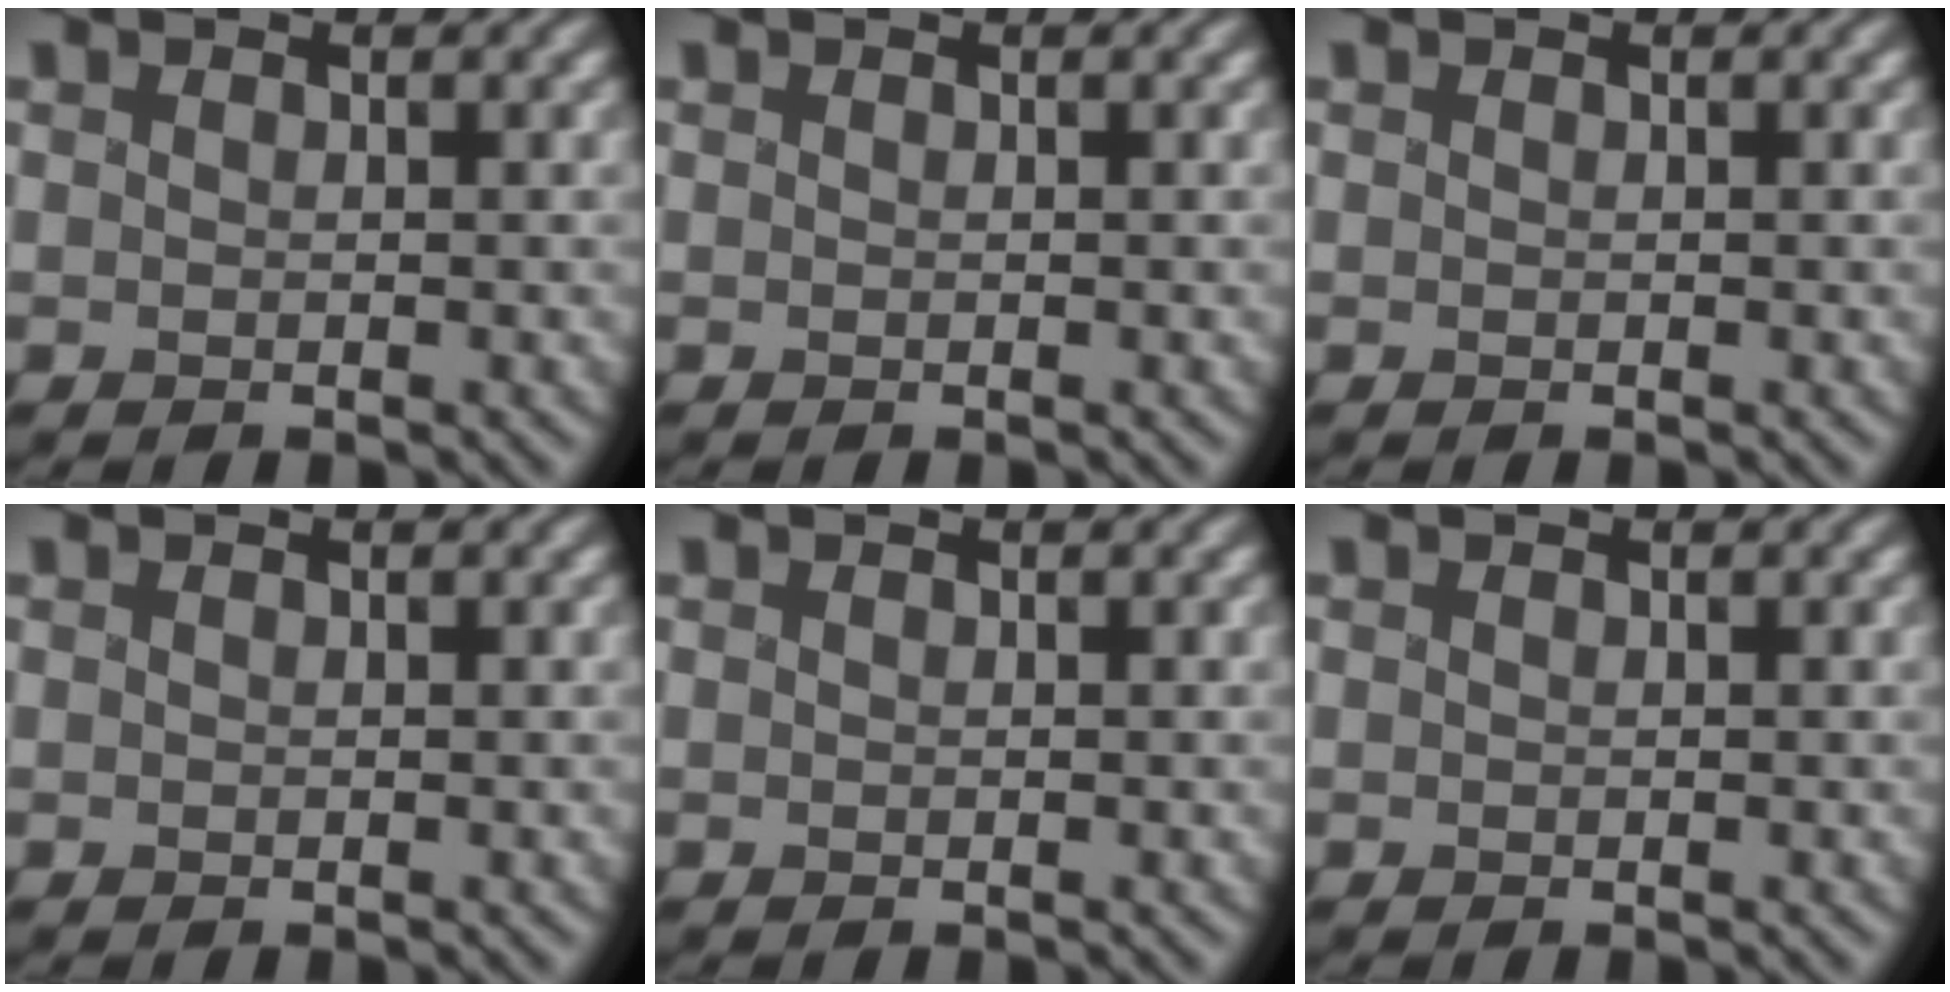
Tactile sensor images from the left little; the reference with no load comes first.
{"total": 0.0}
{"total": 0.0}
{"total": 0.0}
{"total": 0.0}
{"total": 0.0}